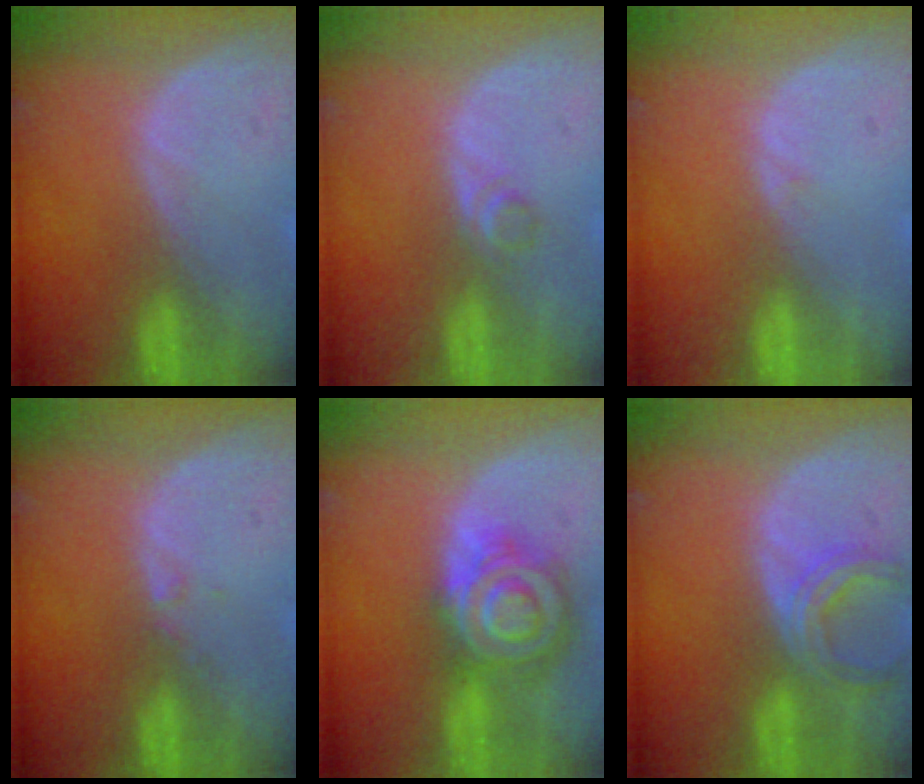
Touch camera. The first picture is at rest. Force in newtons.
{"total": 1.8, "press": 1.5, "slide": 0.9}
{"total": 0.6, "press": 0.2, "slide": 0.5}
{"total": 0.6, "press": 0.6, "slide": 0.2}
{"total": 9.1, "press": 9.0, "slide": 0.5}
{"total": 5.9, "press": 5.5, "slide": 2.2}